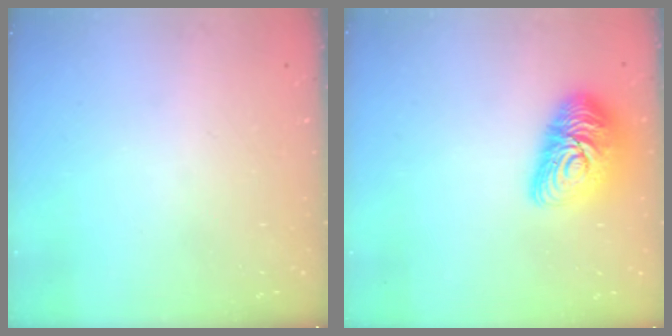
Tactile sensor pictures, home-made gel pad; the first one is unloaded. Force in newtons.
{"total": 14.9, "press": 14.9, "slide": 1.0}